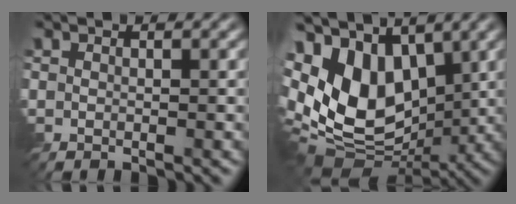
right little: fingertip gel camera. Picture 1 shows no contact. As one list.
[{"total": 13.8, "force": [1.0, 9.5, 10.0], "torque": [-0.237, -0.007, 0.013]}]